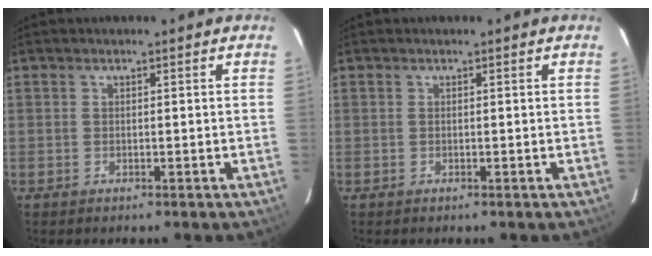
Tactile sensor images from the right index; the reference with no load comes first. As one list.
[{"total": 0.0}]